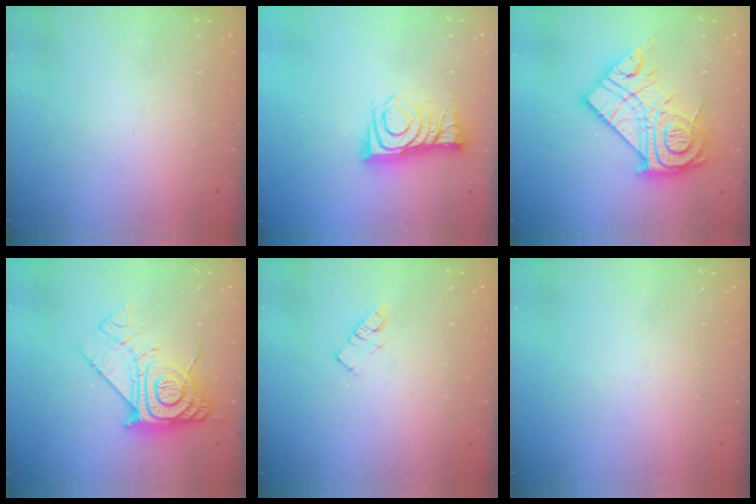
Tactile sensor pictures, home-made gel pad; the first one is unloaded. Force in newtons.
{"total": 11.5, "press": 11.5, "slide": 0.6}
{"total": 24.5, "press": 24.4, "slide": 2.2}
{"total": 15.1, "press": 15.1, "slide": 1.2}
{"total": 5.4, "press": 5.4, "slide": 0.1}
{"total": 0.0}